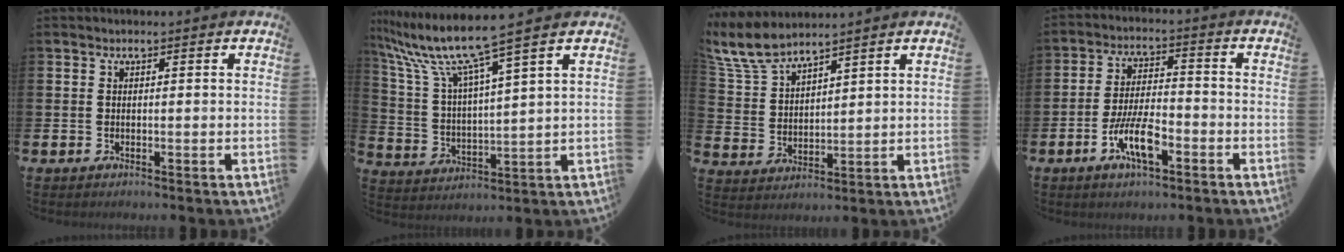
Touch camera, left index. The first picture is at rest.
{"total": 9.4, "force": [7.9, 0.2, 5.2], "torque": [-0.135, -0.043, 0.132]}
{"total": 7.2, "force": [6.6, 1.3, 2.5], "torque": [-0.075, -0.026, 0.123]}
{"total": 7.1, "force": [-3.0, 2.5, 5.9], "torque": [-0.109, -0.001, -0.057]}